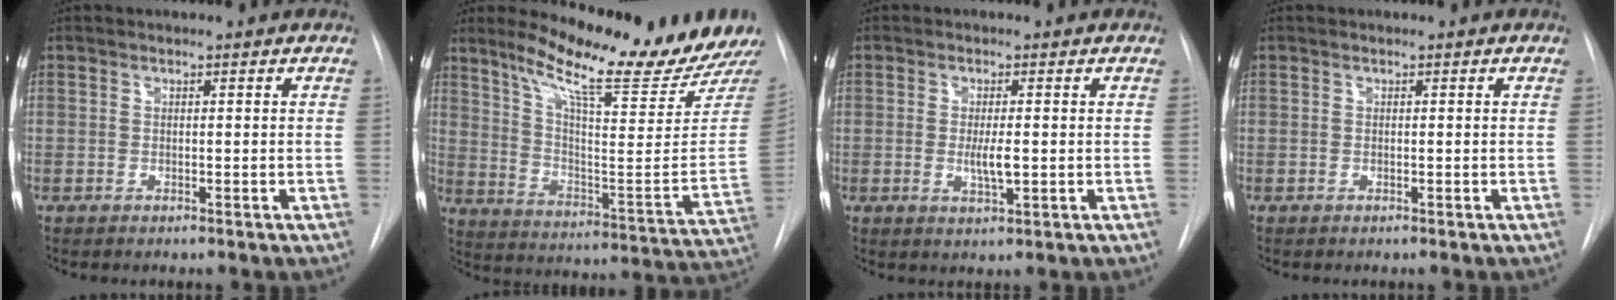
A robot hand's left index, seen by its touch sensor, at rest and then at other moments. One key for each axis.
{"total": 20.2, "fx": 17.5, "fy": -0.6, "fz": 10.2, "tx": -0.164, "ty": -0.091, "tz": 0.250}
{"total": 2.9, "fx": -0.5, "fy": 0.6, "fz": 2.8, "tx": -0.054, "ty": -0.010, "tz": -0.008}
{"total": 0.0}